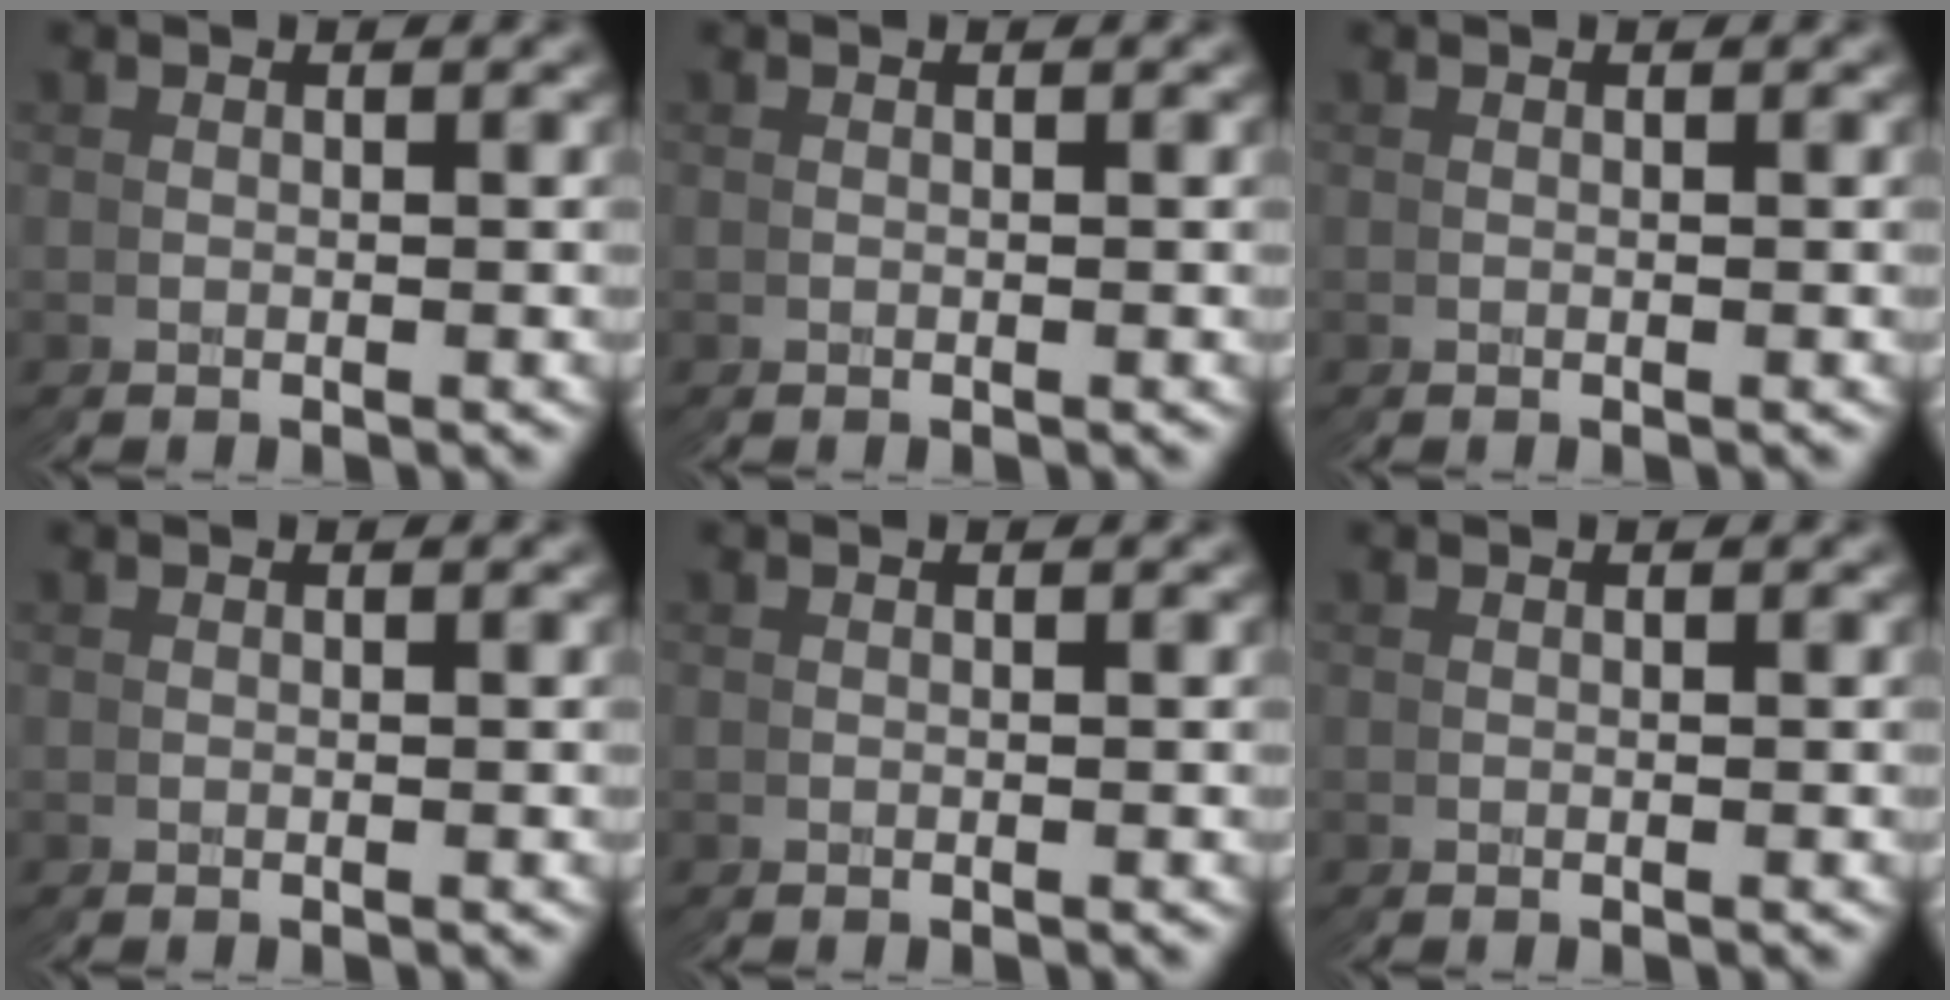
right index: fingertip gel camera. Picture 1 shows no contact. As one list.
[{"total": 0.0}, {"total": 0.0}, {"total": 0.0}, {"total": 0.0}, {"total": 0.0}]